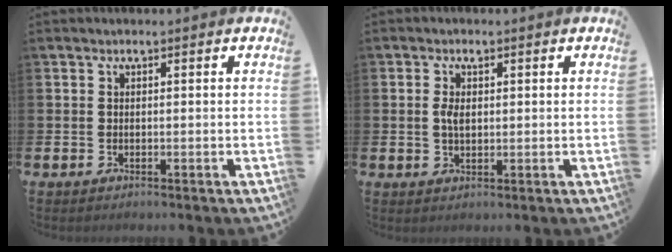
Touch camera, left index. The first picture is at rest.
{"total": 2.5, "force": [0.7, 1.4, 2.0], "torque": [-0.033, 0.002, 0.009]}